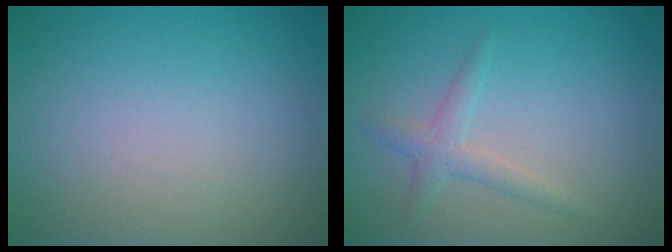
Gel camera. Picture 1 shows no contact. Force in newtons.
{"total": 1.9, "press": 1.9, "slide": 0.1}